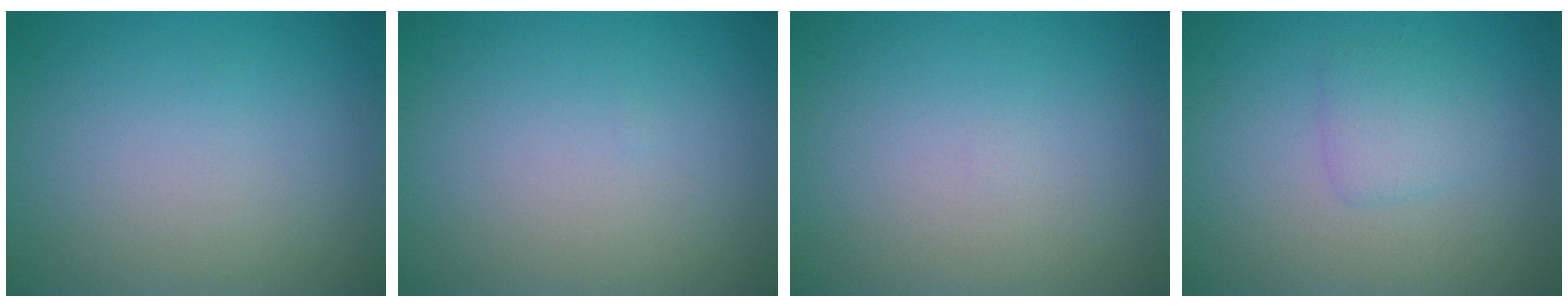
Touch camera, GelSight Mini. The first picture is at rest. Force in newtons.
{"total": 0.0}
{"total": 0.0}
{"total": 1.8, "press": 1.8, "slide": 0.1}